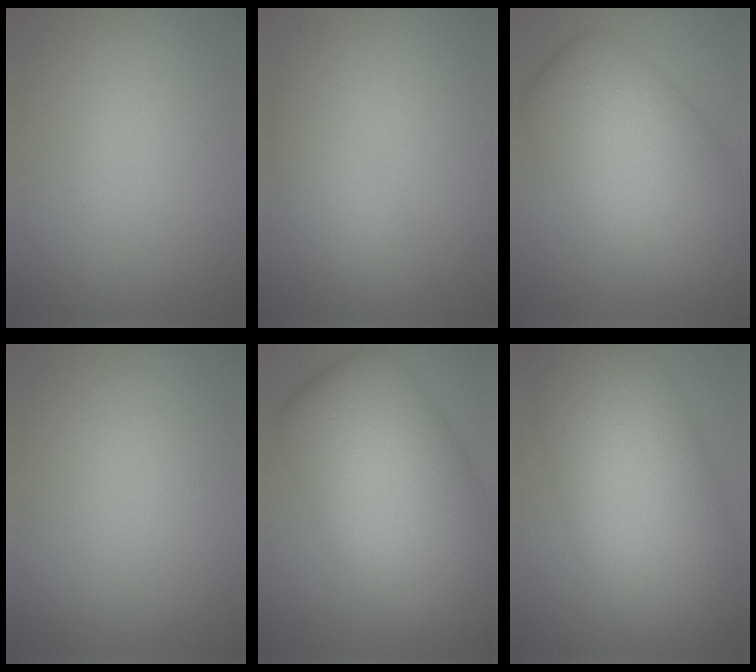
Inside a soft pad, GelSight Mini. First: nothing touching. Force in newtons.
{"total": 2.2, "press": 2.2, "slide": 0.0}
{"total": 10.8, "press": 10.8, "slide": 0.4}
{"total": 0.0}
{"total": 13.9, "press": 13.9, "slide": 0.6}
{"total": 13.0, "press": 13.0, "slide": 0.2}